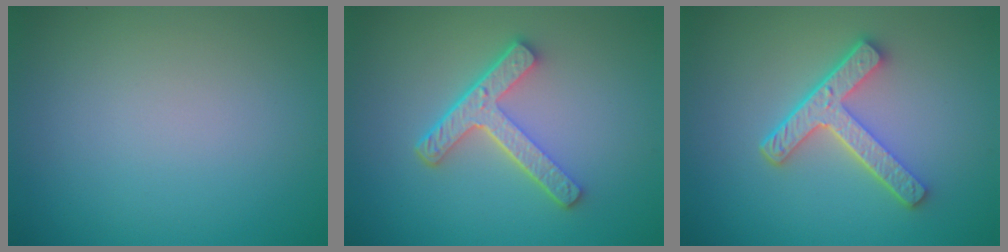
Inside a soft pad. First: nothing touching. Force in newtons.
{"total": 4.4, "press": 3.2, "slide": 3.0}
{"total": 4.7, "press": 3.6, "slide": 3.0}